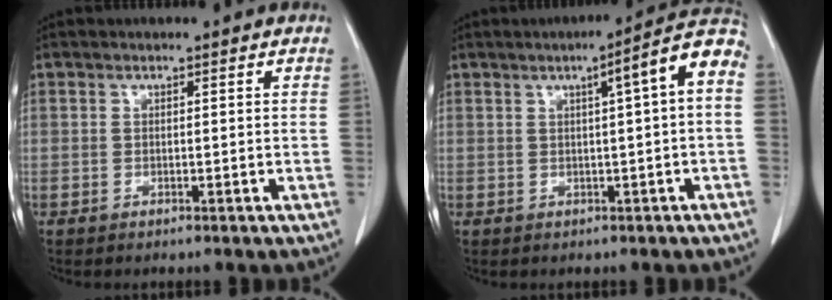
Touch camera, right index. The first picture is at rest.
{"total": 8.1, "force": [1.4, 0.2, 8.0], "torque": [-0.102, 0.022, 0.012]}